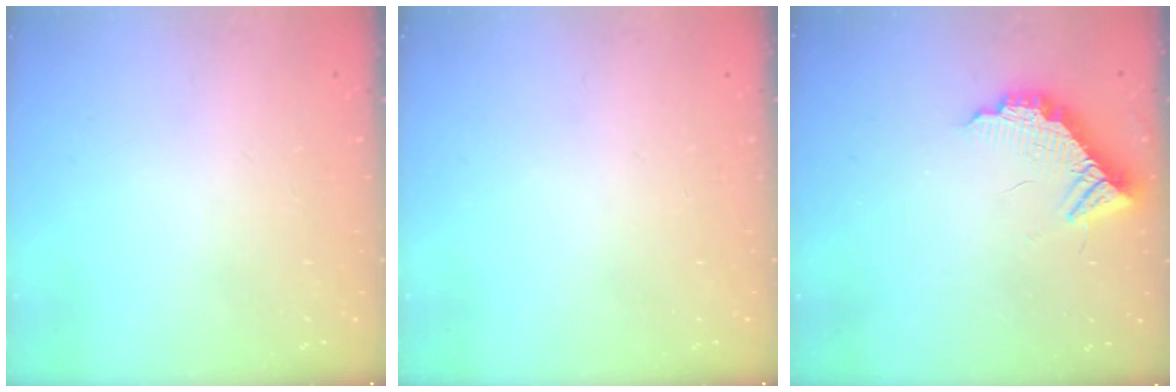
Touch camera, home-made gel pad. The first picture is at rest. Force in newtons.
{"total": 0.0}
{"total": 11.6, "press": 11.6, "slide": 0.8}